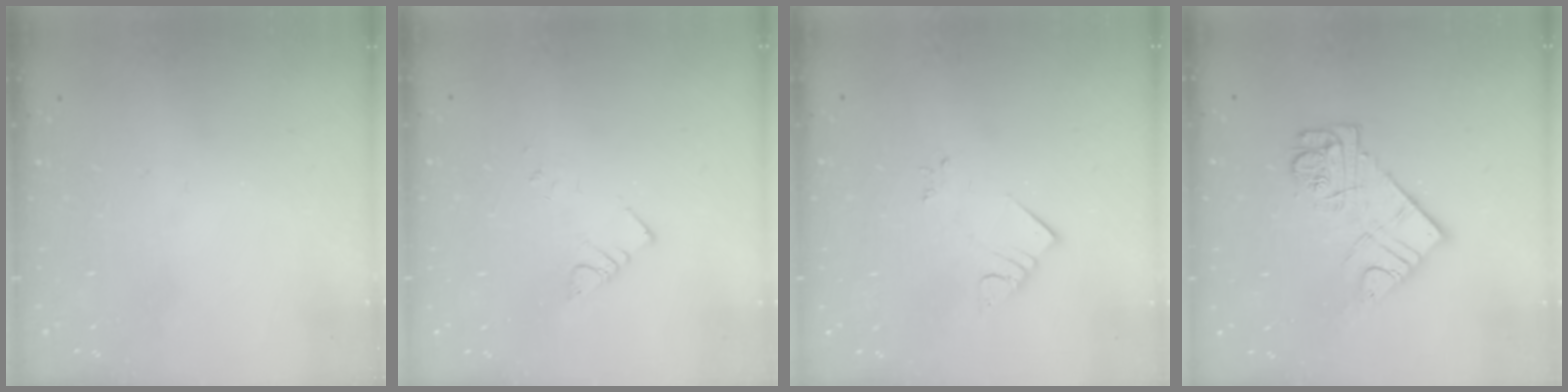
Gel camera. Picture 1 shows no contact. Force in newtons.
{"total": 2.5, "press": 2.5, "slide": 0.3}
{"total": 3.2, "press": 3.2, "slide": 0.4}
{"total": 12.0, "press": 11.9, "slide": 1.1}